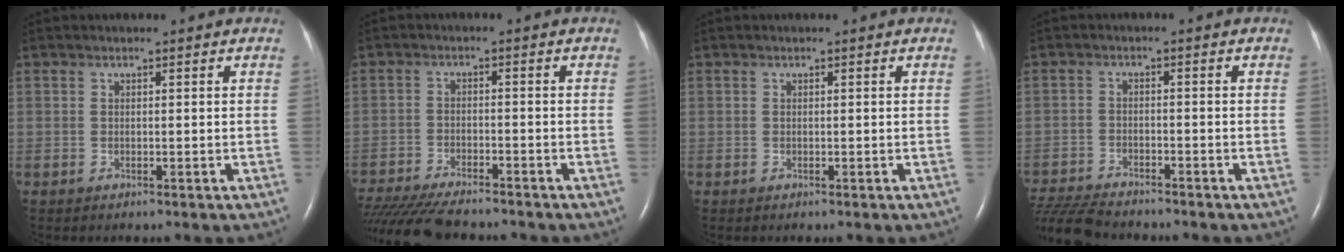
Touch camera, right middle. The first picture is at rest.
{"total": 14.2, "force": [-12.6, 2.1, 6.4], "torque": [-0.122, -0.030, -0.197]}
{"total": 0.0}
{"total": 9.7, "force": [-9.1, 1.2, 3.3], "torque": [-0.066, -0.013, -0.156]}